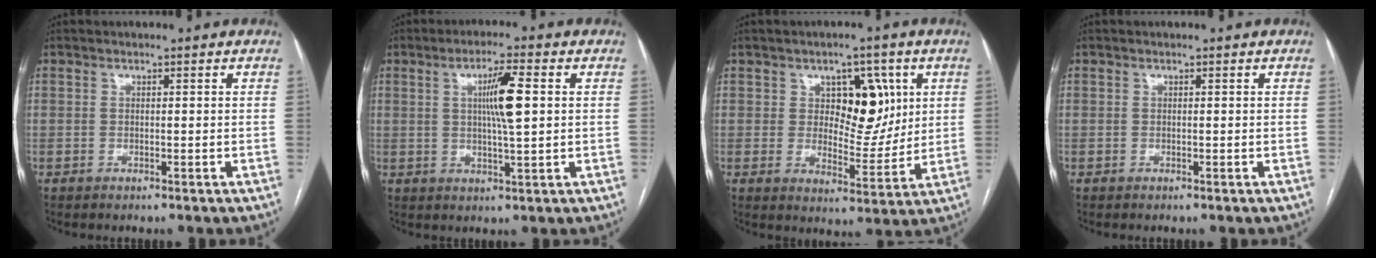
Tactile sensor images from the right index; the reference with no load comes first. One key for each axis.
{"total": 6.9, "fx": 1.3, "fy": 0.3, "fz": 6.8, "tx": -0.120, "ty": 0.000, "tz": 0.022}
{"total": 9.1, "fx": 2.9, "fy": 5.1, "fz": 7.0, "tx": -0.091, "ty": 0.010, "tz": 0.050}
{"total": 0.0}